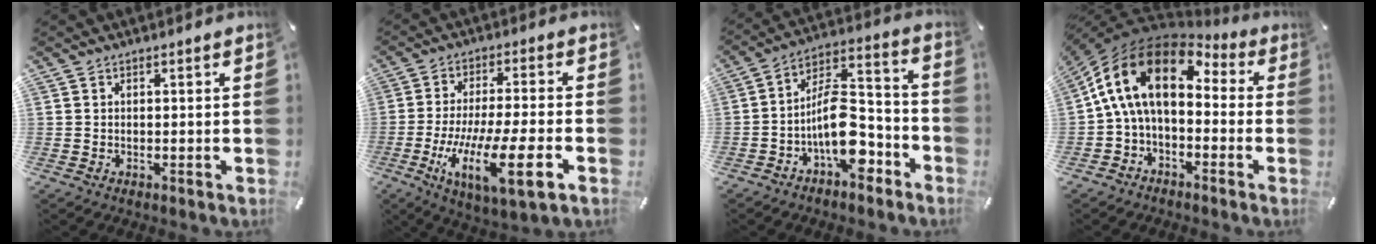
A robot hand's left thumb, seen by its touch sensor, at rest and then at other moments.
{"total": 16.2, "force": [-5.5, 2.9, 14.9], "torque": [-0.298, -0.011, -0.089]}
{"total": 13.7, "force": [-5.4, 7.2, 10.3], "torque": [-0.185, 0.016, -0.094]}
{"total": 14.7, "force": [2.1, 9.3, 11.2], "torque": [-0.235, 0.003, 0.030]}